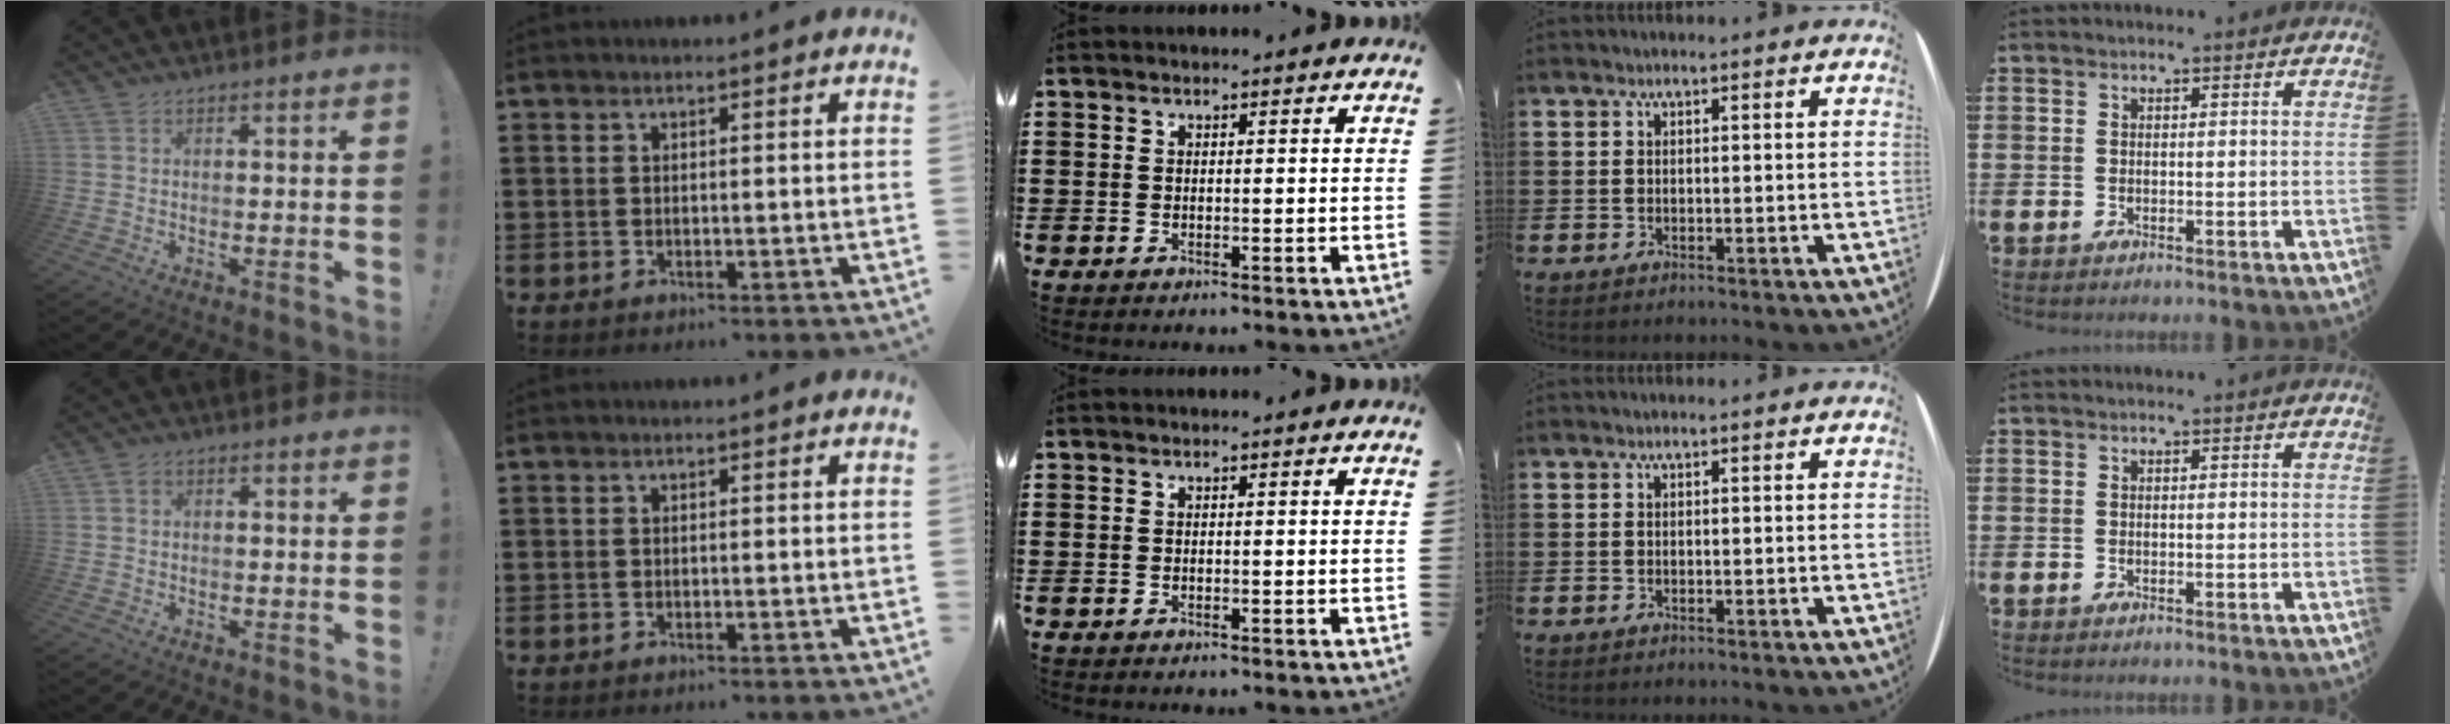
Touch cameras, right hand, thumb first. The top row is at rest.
{"thumb": {"total": 1.3, "force": [-0.5, 1.0, 0.7], "torque": [-0.013, 0.007, -0.010]}}